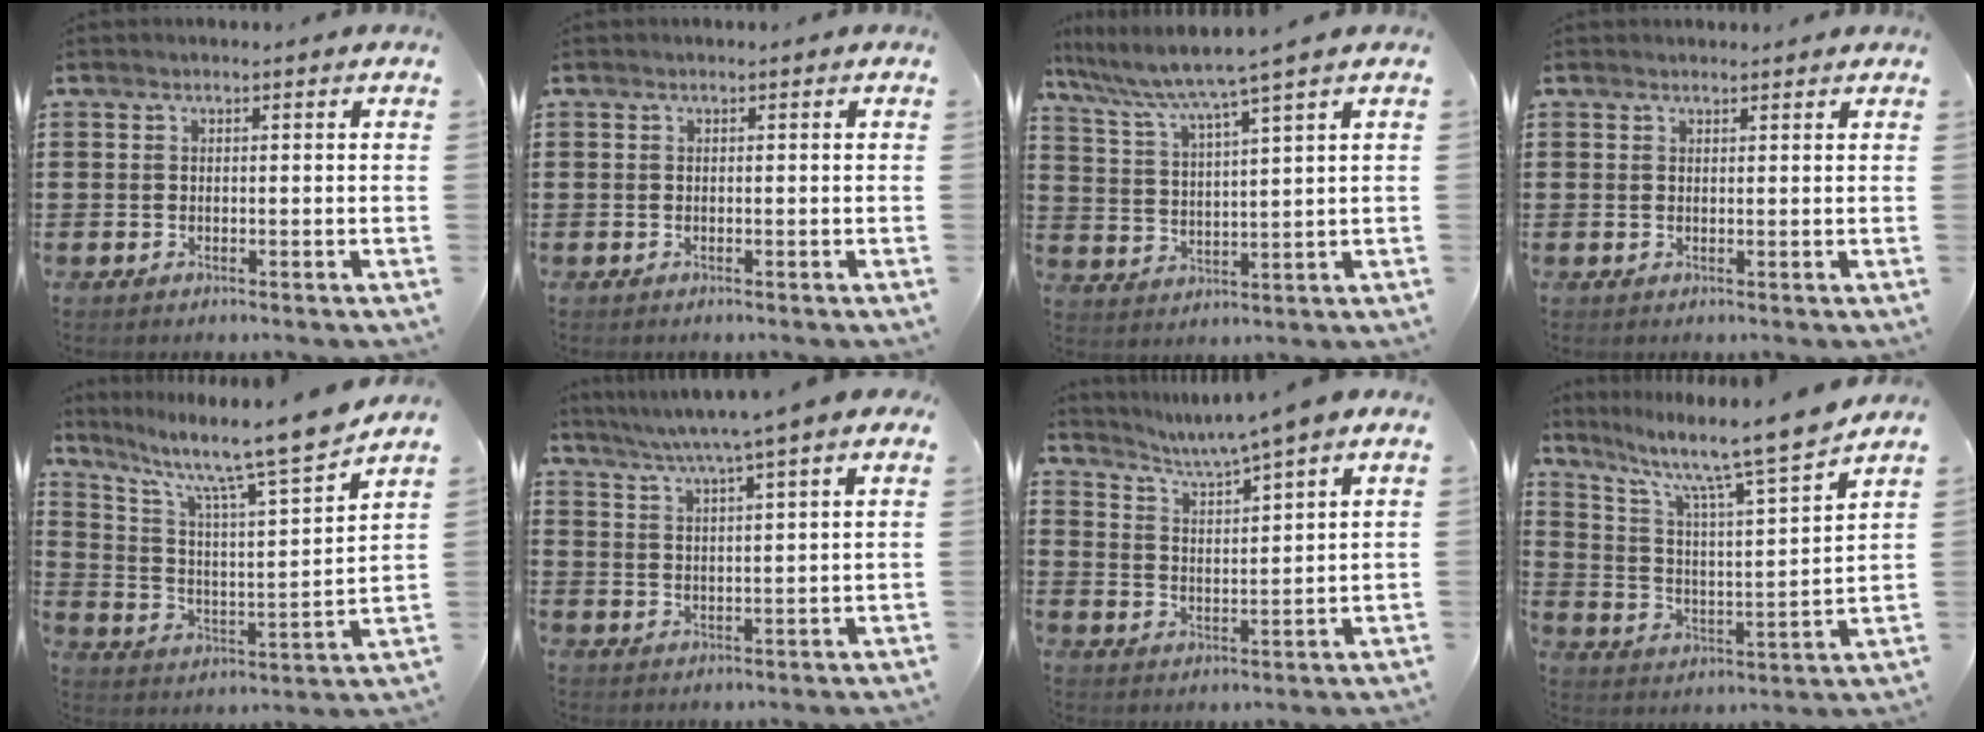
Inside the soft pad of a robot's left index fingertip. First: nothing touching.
{"total": 0.0}
{"total": 5.5, "force": [4.5, -0.9, 2.9], "torque": [-0.078, -0.035, 0.070]}
{"total": 1.0, "force": [1.0, 0.1, 0.2], "torque": [-0.005, -0.001, 0.020]}
{"total": 11.1, "force": [9.2, 0.2, 6.2], "torque": [-0.139, -0.070, 0.144]}
{"total": 5.5, "force": [4.4, -1.0, 3.1], "torque": [-0.074, -0.023, 0.073]}
{"total": 4.2, "force": [3.6, -1.3, 1.8], "torque": [-0.052, -0.029, 0.054]}
{"total": 9.8, "force": [7.9, 0.1, 5.8], "torque": [-0.136, -0.061, 0.122]}